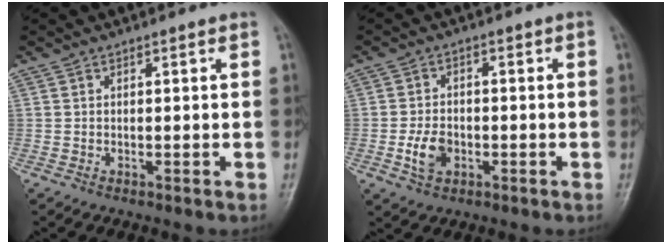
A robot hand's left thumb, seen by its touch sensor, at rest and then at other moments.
{"total": 5.3, "force": [-1.6, 3.7, 3.4], "torque": [-0.056, 0.008, -0.031]}